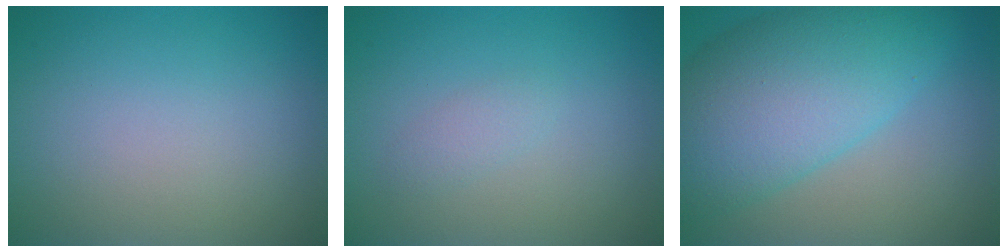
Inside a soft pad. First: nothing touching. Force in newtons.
{"total": 1.0, "press": 1.0, "slide": 0.0}
{"total": 10.3, "press": 10.3, "slide": 0.4}